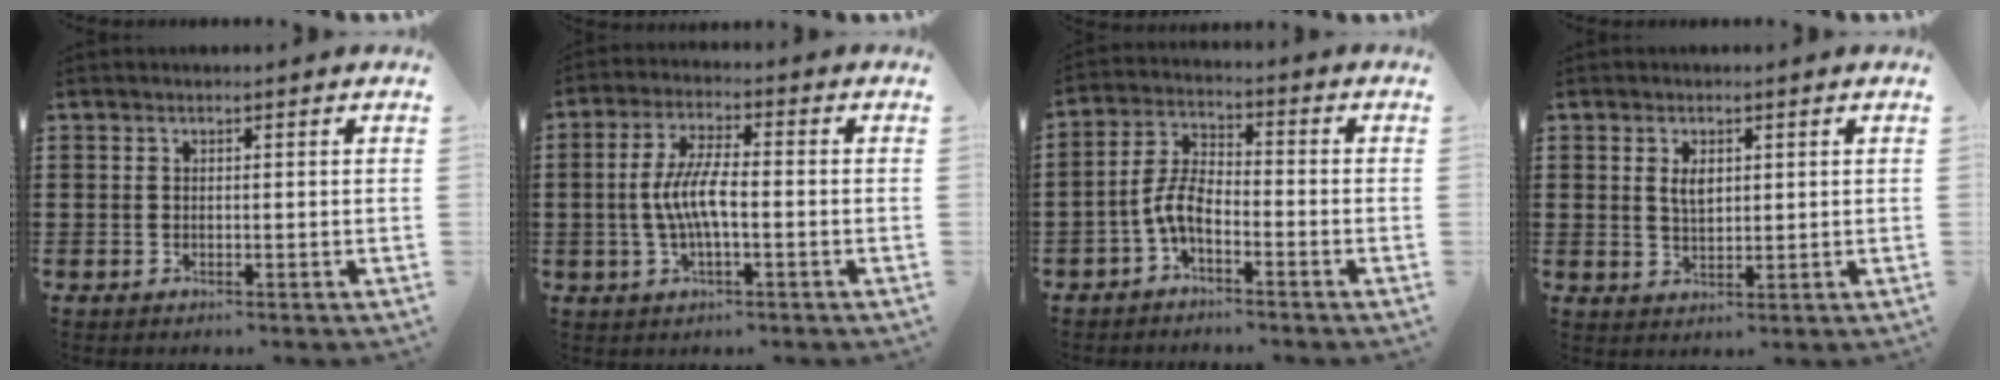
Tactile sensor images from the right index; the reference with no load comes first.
{"total": 6.6, "force": [-1.0, 1.9, 6.3], "torque": [-0.137, -0.002, -0.026]}
{"total": 5.4, "force": [-2.8, 2.0, 4.2], "torque": [-0.100, 0.003, -0.059]}
{"total": 3.0, "force": [1.0, 1.6, 2.3], "torque": [-0.041, 0.005, 0.016]}